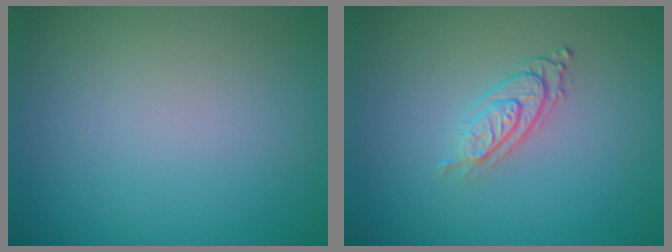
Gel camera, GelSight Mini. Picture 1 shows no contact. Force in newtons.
{"total": 3.0, "press": 2.0, "slide": 2.2}